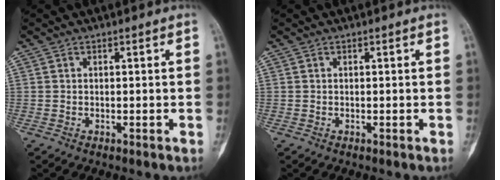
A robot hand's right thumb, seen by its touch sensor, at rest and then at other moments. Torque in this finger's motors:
{"motor_torque": [0.00, 0.00, 0.09, 0.00, 0.02]}